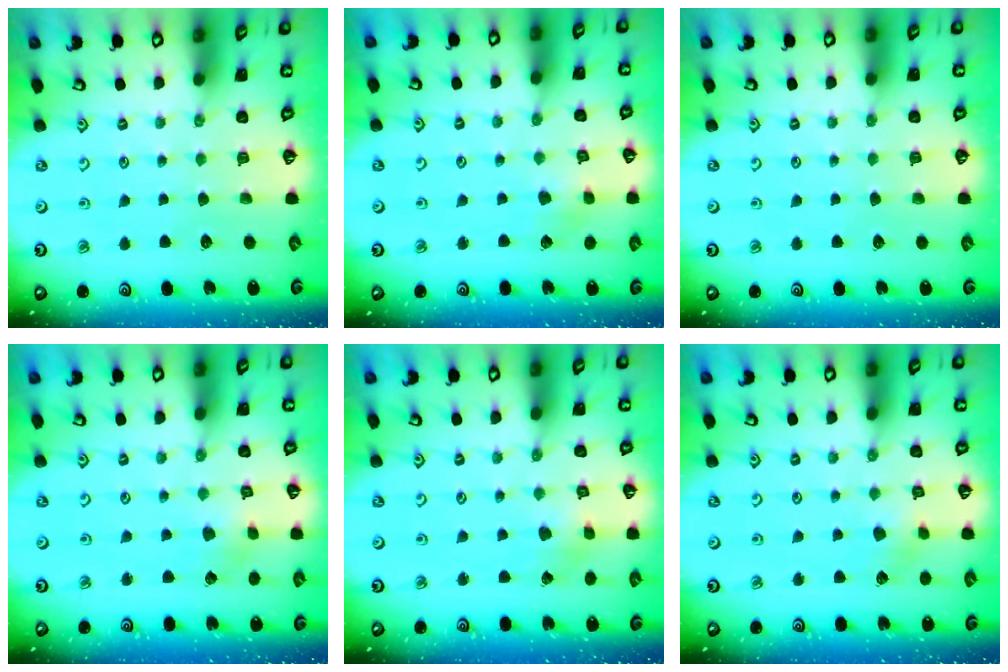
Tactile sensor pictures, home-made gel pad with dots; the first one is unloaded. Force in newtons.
{"total": 3.4, "press": 3.3, "slide": 0.4}
{"total": 0.0}
{"total": 2.0, "press": 2.0, "slide": 0.1}
{"total": 2.1, "press": 2.1, "slide": 0.2}
{"total": 3.6, "press": 3.5, "slide": 0.5}